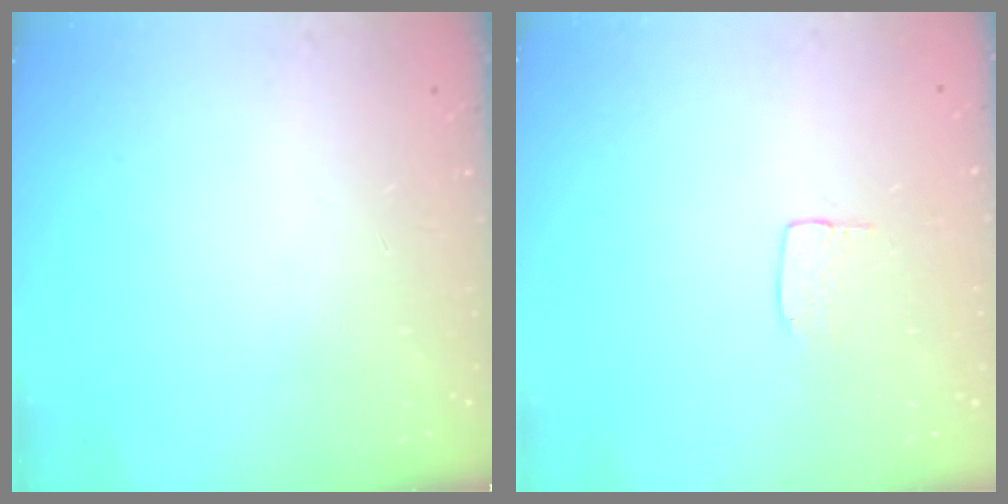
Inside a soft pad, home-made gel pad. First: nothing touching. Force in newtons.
{"total": 3.7, "press": 3.7, "slide": 0.2}